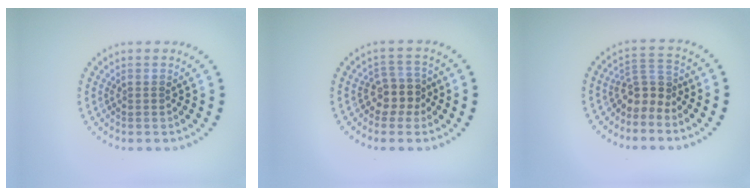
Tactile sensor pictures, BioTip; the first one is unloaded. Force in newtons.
{"total": 2.7, "press": 2.1, "slide": 1.6}
{"total": 2.7, "press": 2.0, "slide": 1.9}